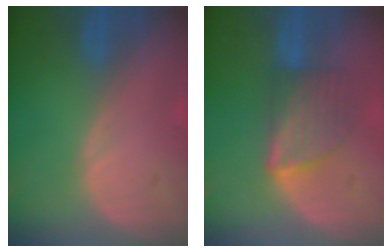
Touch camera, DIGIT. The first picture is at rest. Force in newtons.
{"total": 6.0, "press": 6.0, "slide": 1.0}